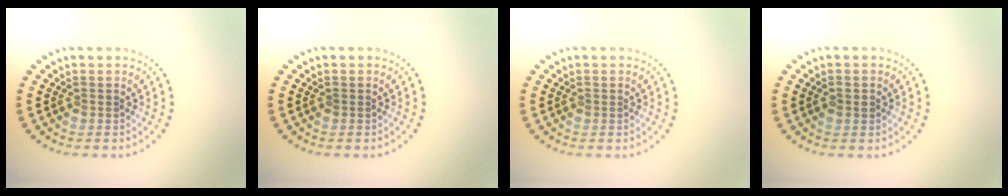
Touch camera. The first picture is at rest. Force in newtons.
{"total": 0.0}
{"total": 0.0}
{"total": 1.0, "press": 1.0, "slide": 0.1}